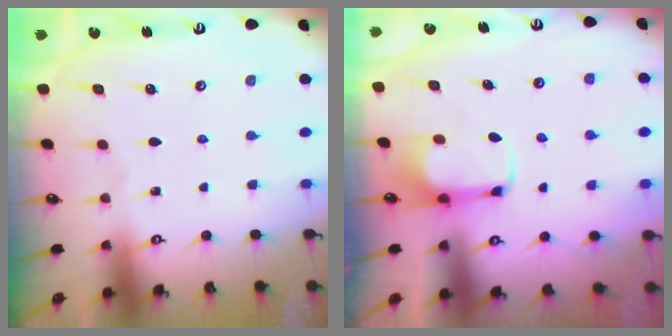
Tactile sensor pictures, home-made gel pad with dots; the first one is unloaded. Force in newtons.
{"total": 2.0, "press": 2.0, "slide": 0.3}